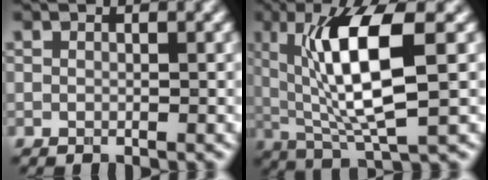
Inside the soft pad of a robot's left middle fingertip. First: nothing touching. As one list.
[{"total": 9.2, "force": [1.7, 2.5, 8.7], "torque": [-0.156, -0.010, 0.040]}]